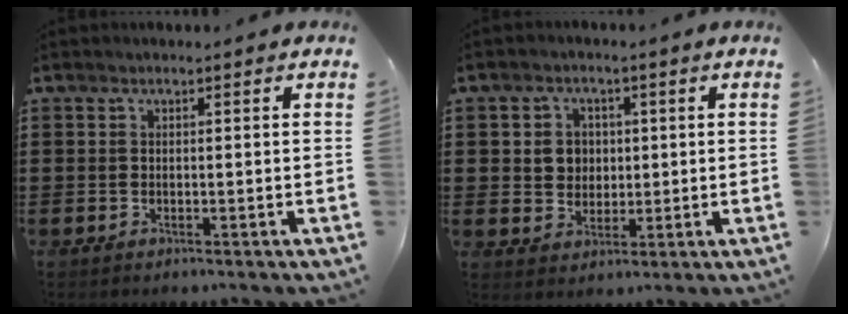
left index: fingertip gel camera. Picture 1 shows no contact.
{"total": 4.0, "force": [0.4, 3.7, 1.4], "torque": [-0.036, 0.007, 0.003]}